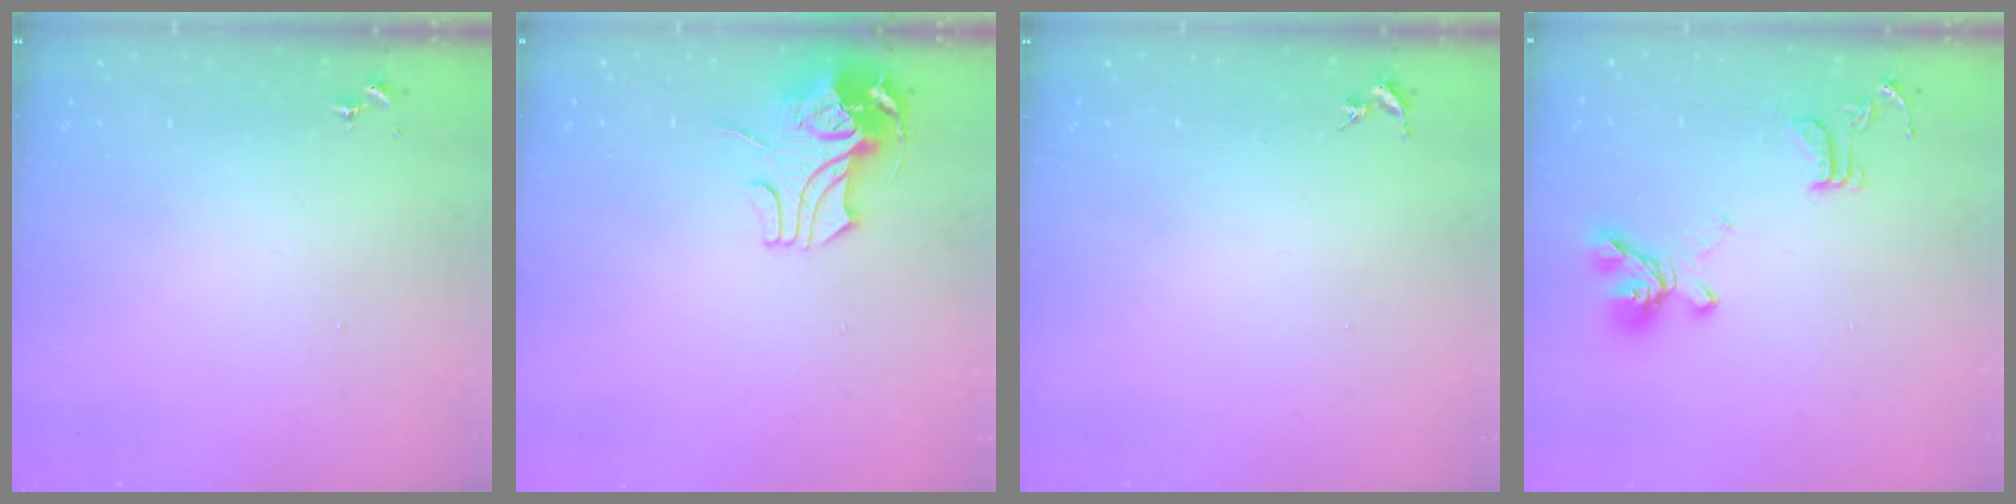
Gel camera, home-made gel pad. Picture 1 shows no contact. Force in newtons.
{"total": 9.0, "press": 8.9, "slide": 0.9}
{"total": 0.0}
{"total": 15.4, "press": 15.3, "slide": 1.4}